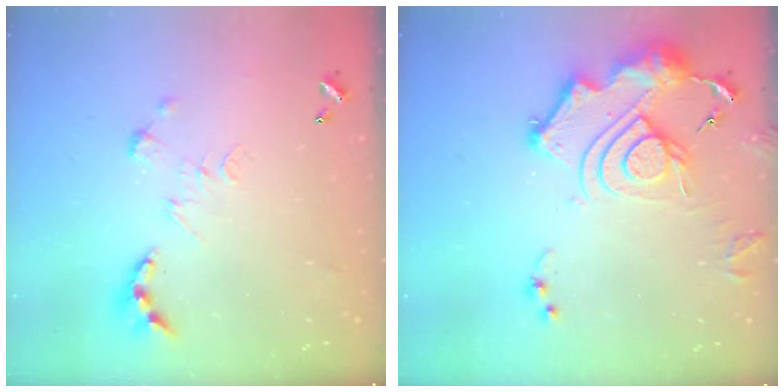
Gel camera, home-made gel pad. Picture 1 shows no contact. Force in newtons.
{"total": 16.8, "press": 16.7, "slide": 2.0}